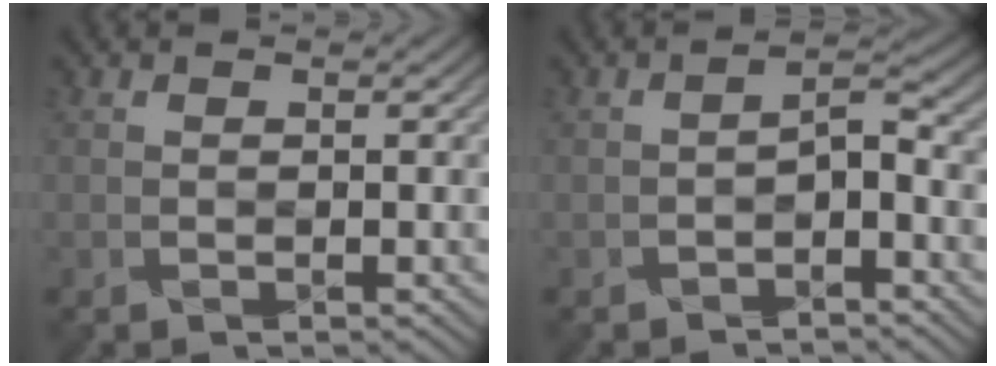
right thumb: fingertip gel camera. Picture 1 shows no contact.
{"total": 2.1, "force": [-1.5, 0.5, 1.4], "torque": [-0.024, 0.011, -0.029]}